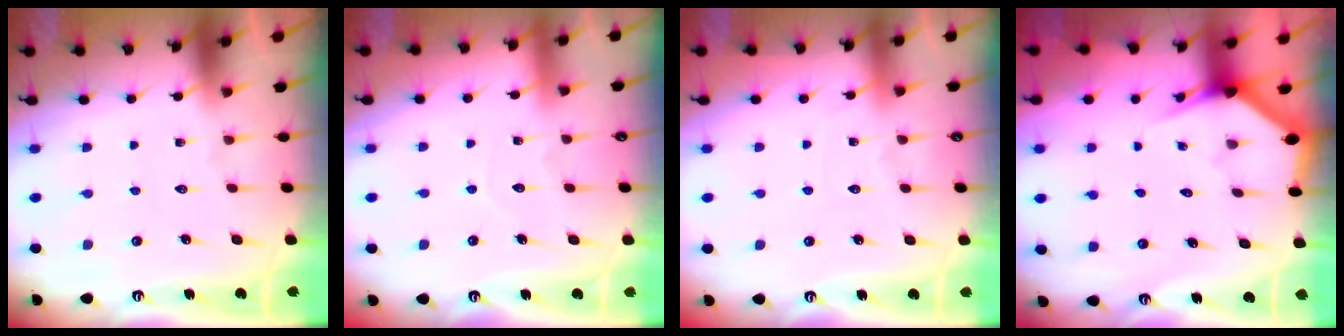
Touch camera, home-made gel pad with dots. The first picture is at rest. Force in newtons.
{"total": 4.3, "press": 4.3, "slide": 0.3}
{"total": 3.0, "press": 2.9, "slide": 0.4}
{"total": 2.7, "press": 2.7, "slide": 0.1}